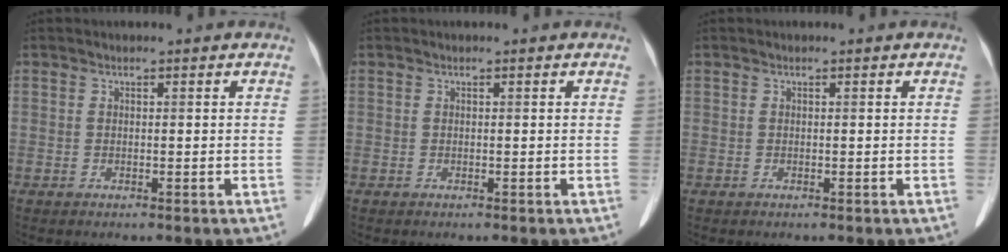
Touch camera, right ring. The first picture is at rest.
{"total": 0.0}
{"total": 0.0}